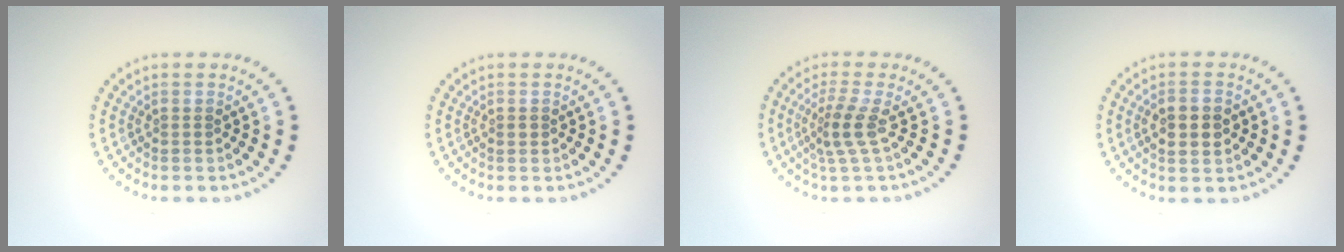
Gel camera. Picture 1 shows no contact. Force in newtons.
{"total": 0.7, "press": 0.7, "slide": 0.1}
{"total": 2.6, "press": 1.8, "slide": 1.8}
{"total": 2.9, "press": 2.9, "slide": 0.1}